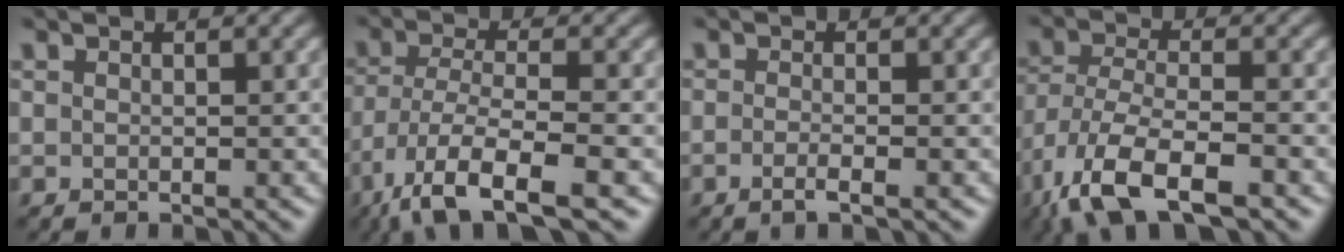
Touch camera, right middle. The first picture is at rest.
{"total": 8.6, "force": [-5.1, 2.5, 6.4], "torque": [-0.120, -0.011, -0.097]}
{"total": 1.8, "force": [-0.7, 0.5, 1.6], "torque": [-0.023, -0.004, -0.019]}
{"total": 9.9, "force": [-5.8, 3.7, 7.1], "torque": [-0.144, -0.017, -0.114]}